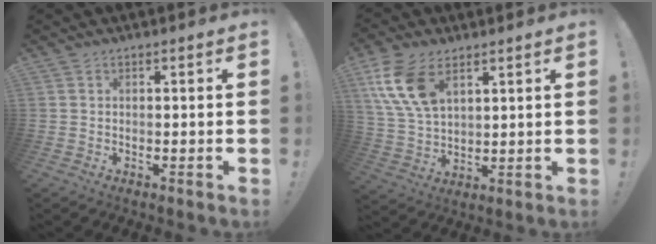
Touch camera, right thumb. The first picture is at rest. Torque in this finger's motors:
{"motor_torque": [0.20, 0.48, 1.30, 0.68, 0.11]}